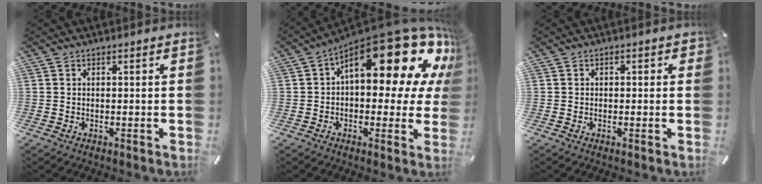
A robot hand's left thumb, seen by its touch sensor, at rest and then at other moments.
{"total": 23.5, "force": [10.7, 10.6, 18.1], "torque": [-0.240, -0.082, 0.183]}
{"total": 1.0, "force": [-0.3, 0.9, 0.4], "torque": [0.000, 0.001, -0.009]}